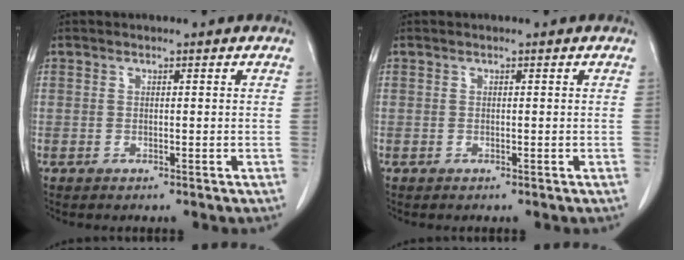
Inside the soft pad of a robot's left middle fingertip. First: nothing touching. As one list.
[{"total": 0.0}]